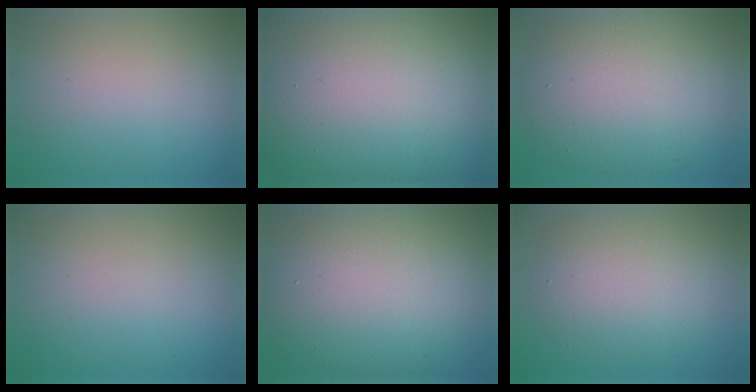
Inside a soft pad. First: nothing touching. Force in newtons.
{"total": 25.8, "press": 25.8, "slide": 1.0}
{"total": 10.1, "press": 10.1, "slide": 0.6}
{"total": 0.0}
{"total": 13.0, "press": 12.9, "slide": 1.0}
{"total": 5.4, "press": 5.3, "slide": 0.2}